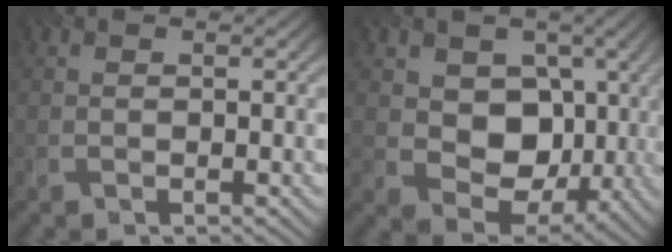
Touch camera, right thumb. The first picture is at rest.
{"total": 11.2, "force": [1.3, 9.0, 6.6], "torque": [-0.129, -0.003, 0.011]}